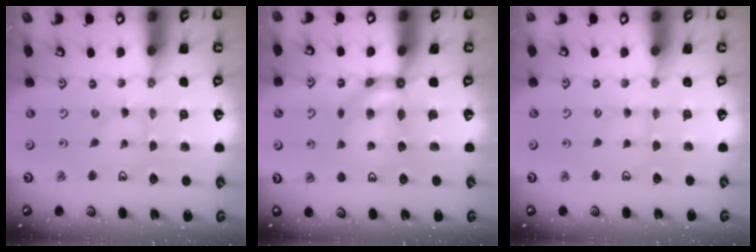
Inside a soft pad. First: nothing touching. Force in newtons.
{"total": 7.5, "press": 7.5, "slide": 0.5}
{"total": 1.8, "press": 1.7, "slide": 0.4}